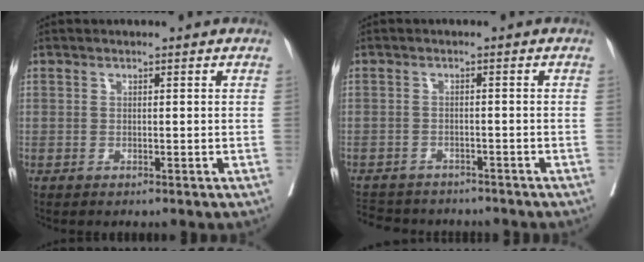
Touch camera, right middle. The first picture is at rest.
{"total": 10.0, "force": [-8.9, 3.5, 2.8], "torque": [-0.061, 0.000, -0.119]}